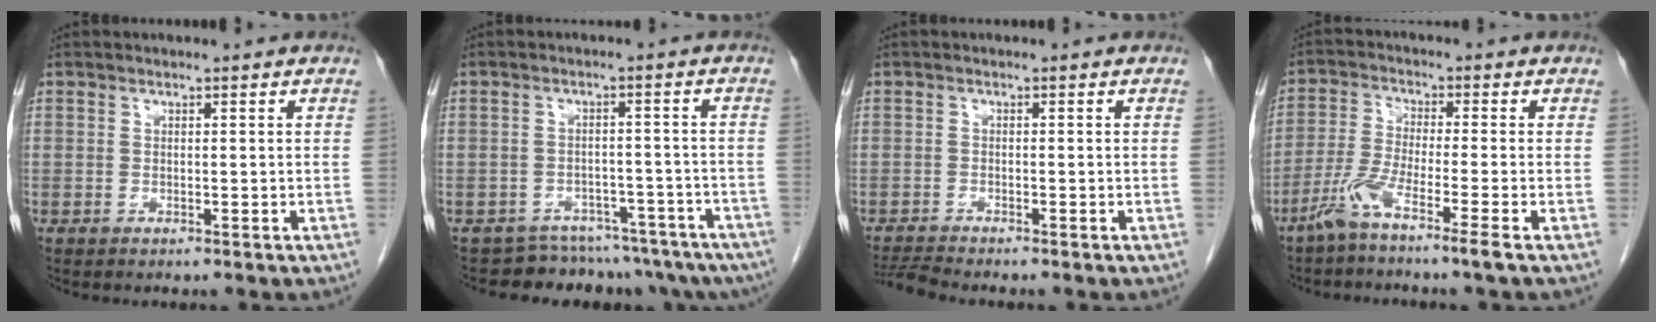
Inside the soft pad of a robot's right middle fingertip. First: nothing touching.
{"total": 12.2, "force": [-11.1, 4.9, 1.8], "torque": [-0.008, 0.029, -0.126]}
{"total": 2.9, "force": [-2.7, -0.9, 0.5], "torque": [-0.018, -0.019, -0.053]}
{"total": 6.2, "force": [-4.0, -1.0, 4.6], "torque": [-0.096, -0.012, -0.087]}